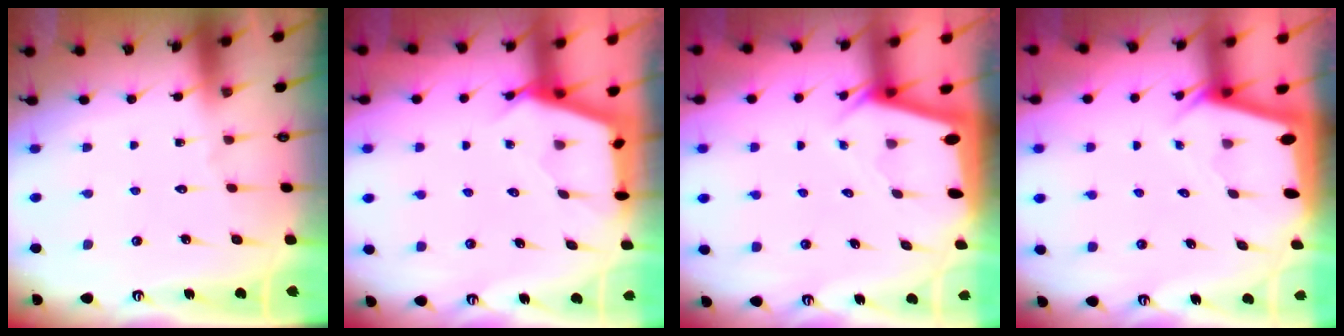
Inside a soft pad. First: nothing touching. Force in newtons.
{"total": 2.7, "press": 2.7, "slide": 0.3}
{"total": 2.5, "press": 2.5, "slide": 0.2}
{"total": 2.5, "press": 2.5, "slide": 0.2}